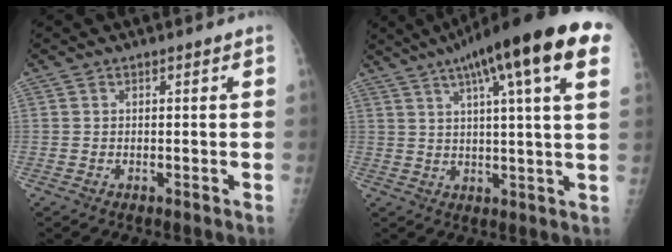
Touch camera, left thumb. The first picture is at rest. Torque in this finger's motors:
{"motor_torque": [0.93, 0.34, 1.83, -0.95, 0.29]}